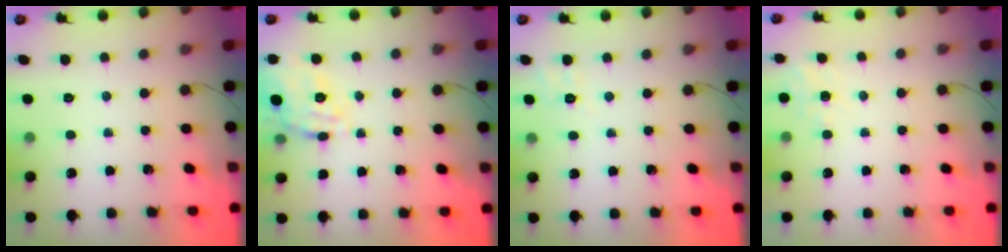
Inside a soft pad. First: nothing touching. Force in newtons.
{"total": 12.0, "press": 12.0, "slide": 0.4}
{"total": 2.9, "press": 2.3, "slide": 1.9}
{"total": 5.2, "press": 4.9, "slide": 1.9}